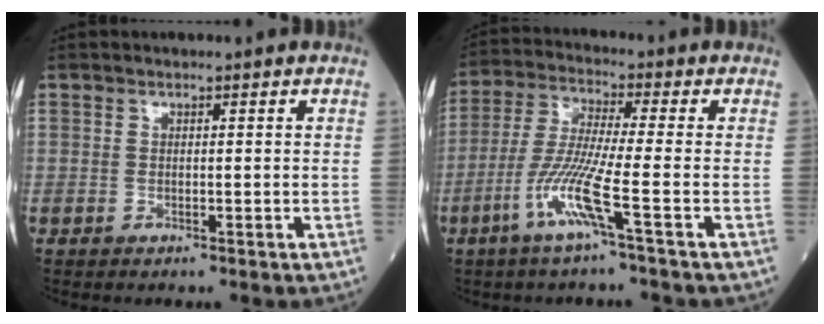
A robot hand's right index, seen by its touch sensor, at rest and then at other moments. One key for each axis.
{"total": 9.0, "fx": -3.9, "fy": -1.5, "fz": 7.9, "tx": -0.167, "ty": -0.010, "tz": -0.085}